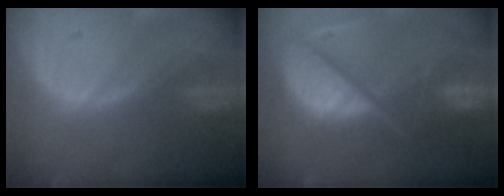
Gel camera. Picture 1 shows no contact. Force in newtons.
{"total": 11.8, "press": 9.8, "slide": 6.5}